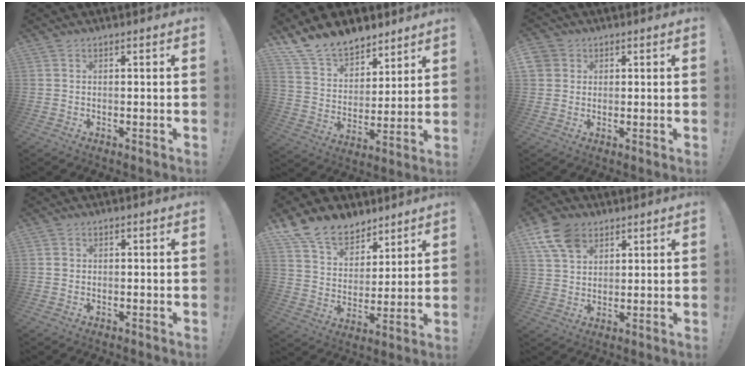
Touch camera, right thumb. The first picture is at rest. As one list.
[{"total": 13.4, "force": [11.3, 6.7, 2.8], "torque": [-0.066, -0.088, 0.216]}, {"total": 3.8, "force": [1.8, 3.3, 0.8], "torque": [-0.010, -0.002, 0.033]}, {"total": 1.2, "force": [0.4, 1.1, 0.1], "torque": [0.005, 0.002, 0.004]}, {"total": 14.6, "force": [10.9, 8.6, 4.4], "torque": [-0.093, -0.072, 0.211]}, {"total": 11.2, "force": [6.2, 7.5, 5.5], "torque": [-0.098, -0.019, 0.123]}]